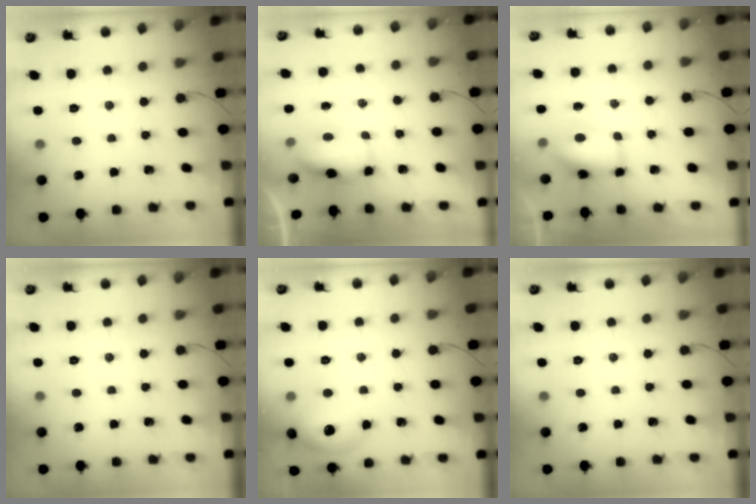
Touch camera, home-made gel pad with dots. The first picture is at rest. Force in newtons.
{"total": 5.9, "press": 5.9, "slide": 0.6}
{"total": 7.1, "press": 7.1, "slide": 0.5}
{"total": 0.0}
{"total": 13.0, "press": 11.2, "slide": 6.7}
{"total": 0.0}